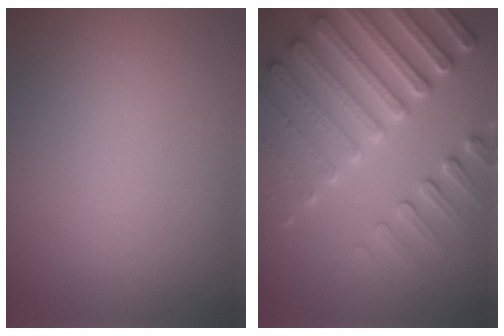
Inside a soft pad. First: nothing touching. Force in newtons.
{"total": 7.5, "press": 7.2, "slide": 2.0}